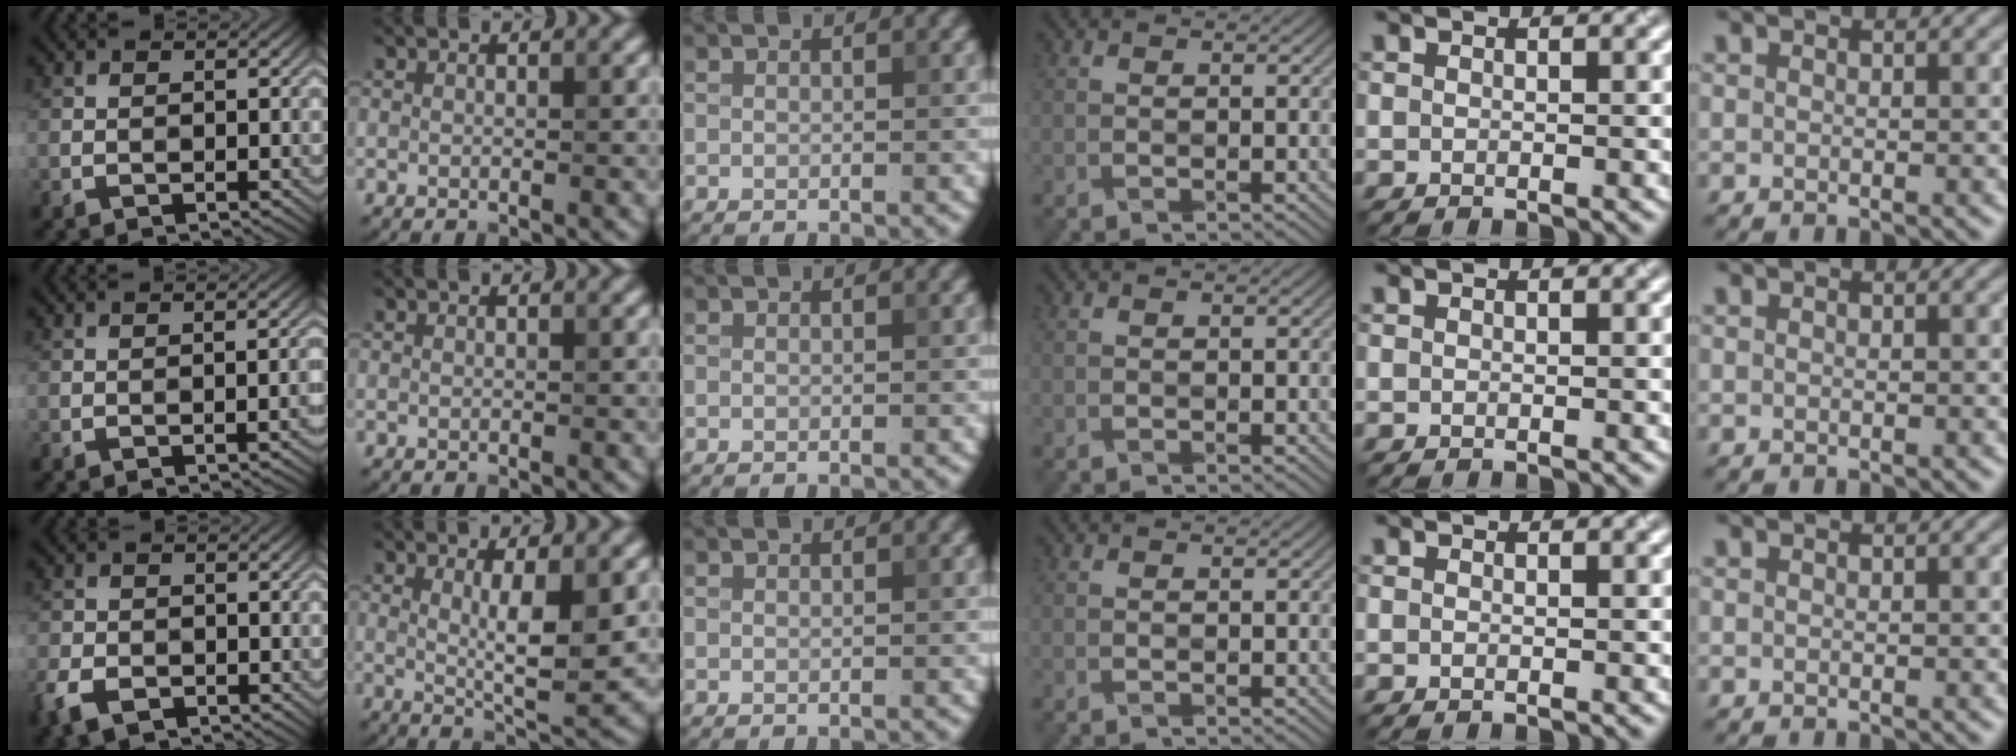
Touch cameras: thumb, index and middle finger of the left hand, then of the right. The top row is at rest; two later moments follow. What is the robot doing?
{"motion": "wrap", "object": "napkin"}